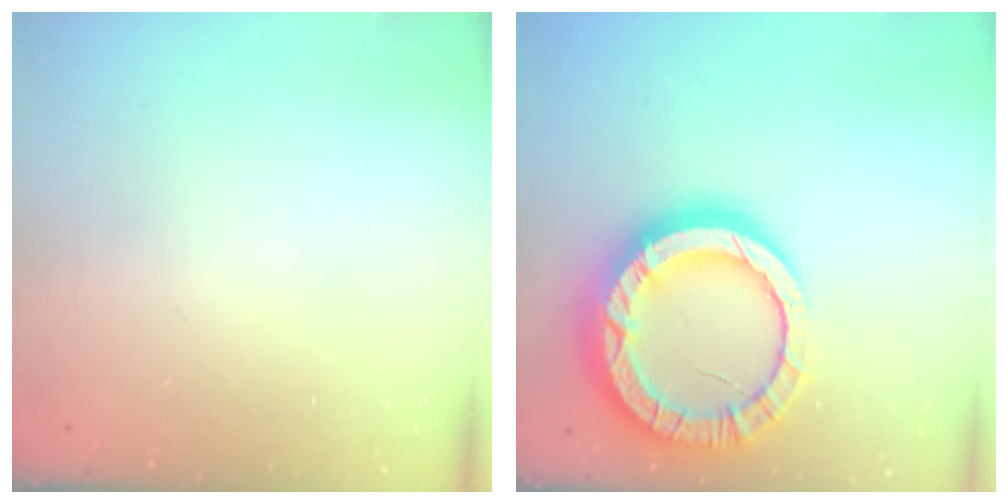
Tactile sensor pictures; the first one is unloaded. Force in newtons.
{"total": 21.0, "press": 20.9, "slide": 2.2}